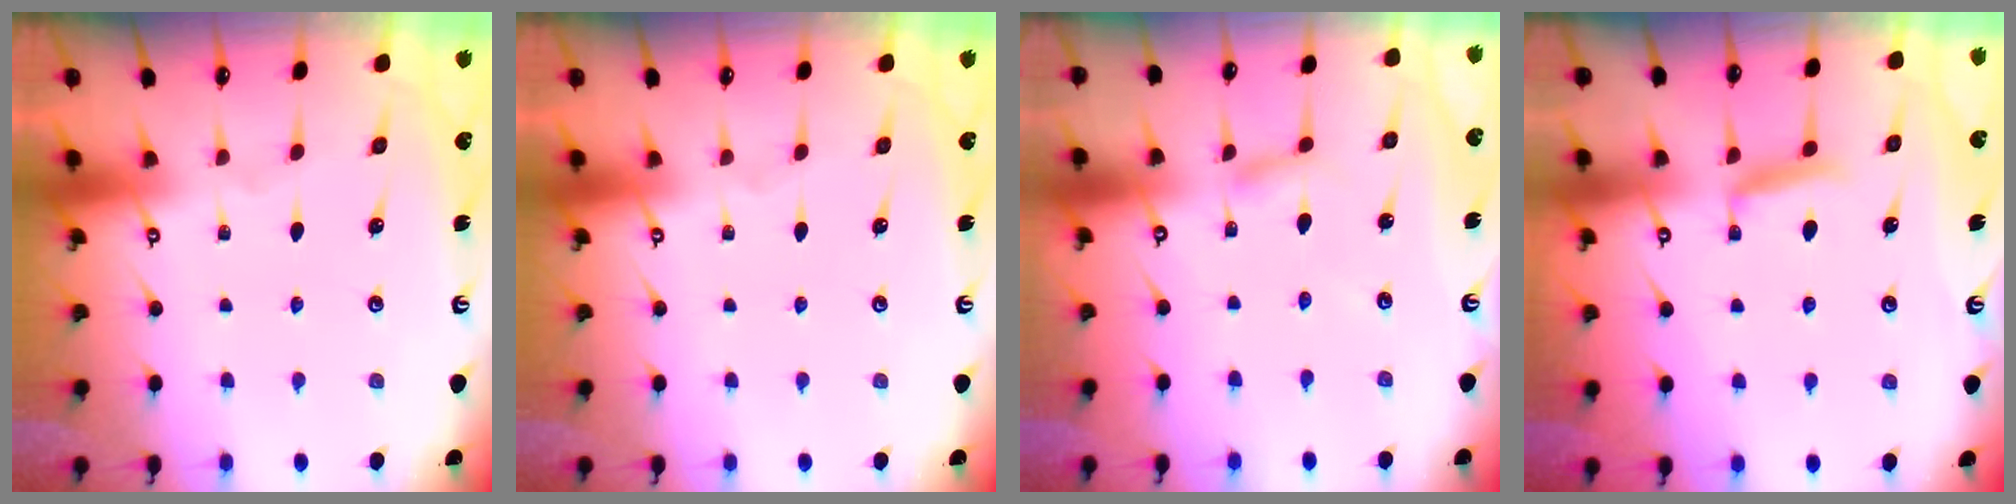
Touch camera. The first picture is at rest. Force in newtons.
{"total": 0.0}
{"total": 2.4, "press": 2.4, "slide": 0.2}
{"total": 7.1, "press": 7.1, "slide": 0.9}